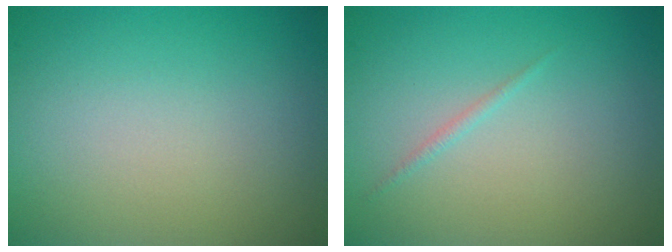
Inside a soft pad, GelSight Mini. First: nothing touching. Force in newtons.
{"total": 0.5, "press": 0.5, "slide": 0.1}